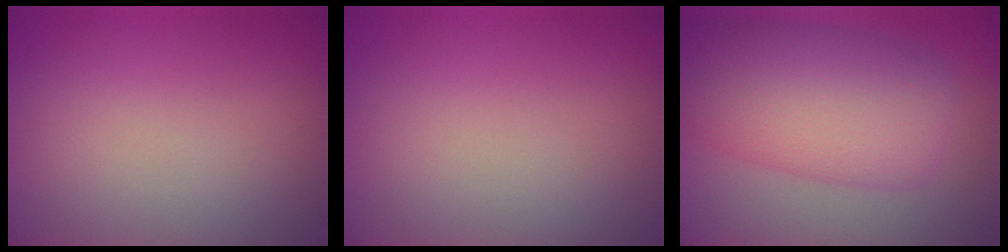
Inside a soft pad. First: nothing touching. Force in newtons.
{"total": 0.0}
{"total": 9.2, "press": 9.2, "slide": 0.1}